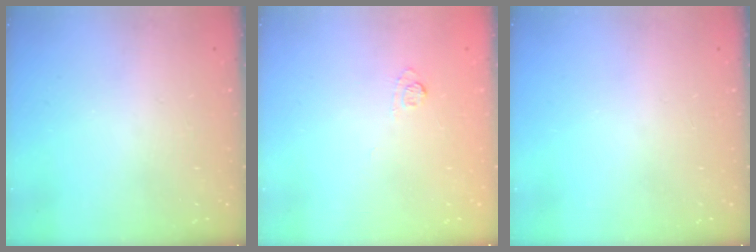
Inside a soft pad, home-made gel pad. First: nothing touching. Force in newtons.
{"total": 7.1, "press": 7.0, "slide": 1.3}
{"total": 0.0}